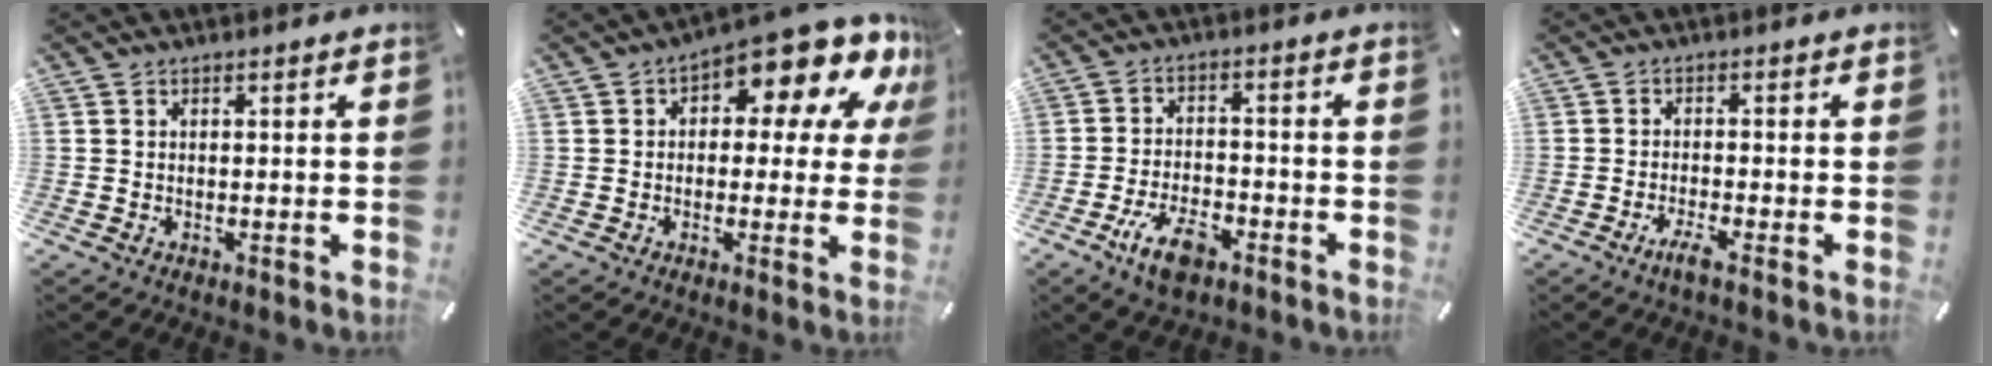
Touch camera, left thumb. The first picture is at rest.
{"total": 12.9, "force": [8.2, 4.8, 8.8], "torque": [-0.116, -0.077, 0.133]}
{"total": 8.5, "force": [-4.9, 4.2, 5.6], "torque": [-0.112, 0.017, -0.087]}
{"total": 3.4, "force": [-2.4, 0.3, 2.4], "torque": [-0.050, -0.001, -0.045]}